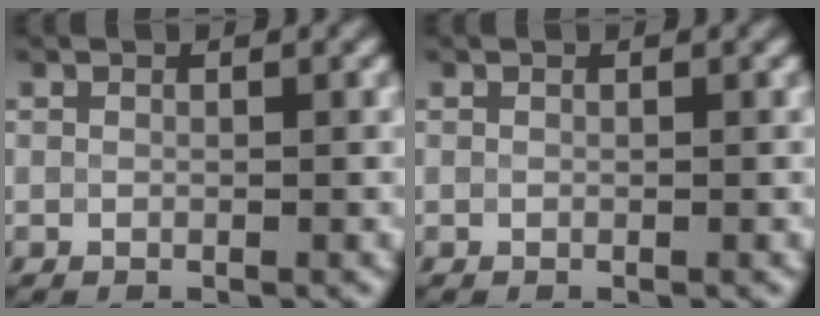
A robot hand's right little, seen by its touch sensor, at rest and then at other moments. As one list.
[{"total": 0.0}]